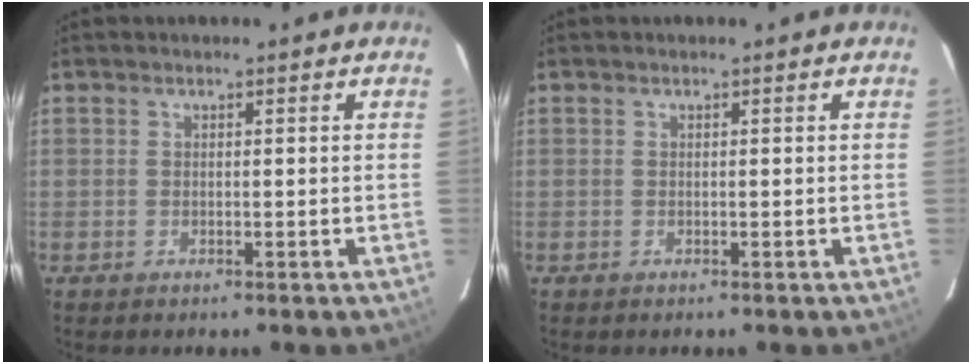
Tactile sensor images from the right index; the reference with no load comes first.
{"total": 0.0}